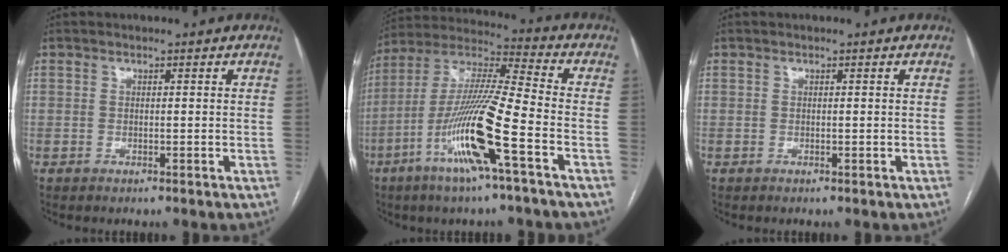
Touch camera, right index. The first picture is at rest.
{"total": 16.3, "force": [-6.8, 0.0, 14.8], "torque": [-0.302, -0.011, -0.132]}
{"total": 0.0}